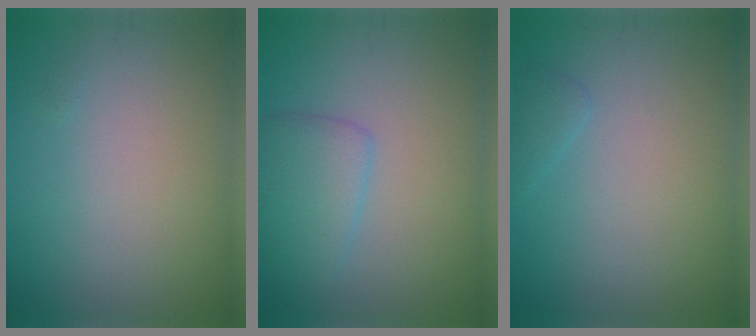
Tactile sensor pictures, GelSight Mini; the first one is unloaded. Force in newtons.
{"total": 3.1, "press": 3.1, "slide": 0.2}
{"total": 0.9, "press": 0.9, "slide": 0.1}